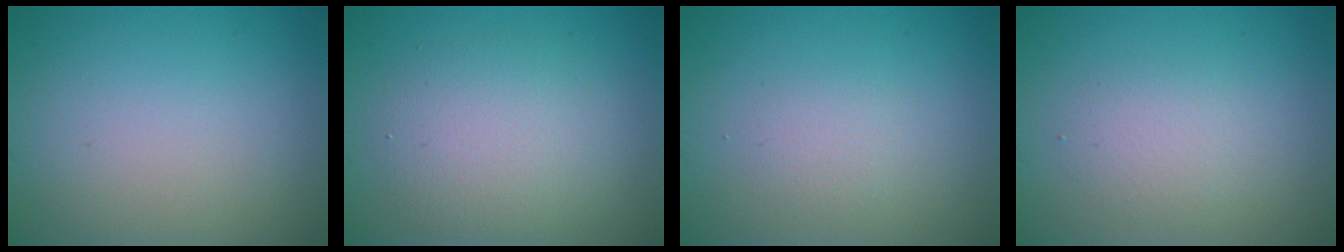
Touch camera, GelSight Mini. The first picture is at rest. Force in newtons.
{"total": 4.4, "press": 4.4, "slide": 0.3}
{"total": 1.3, "press": 1.3, "slide": 0.0}
{"total": 2.0, "press": 2.0, "slide": 0.1}